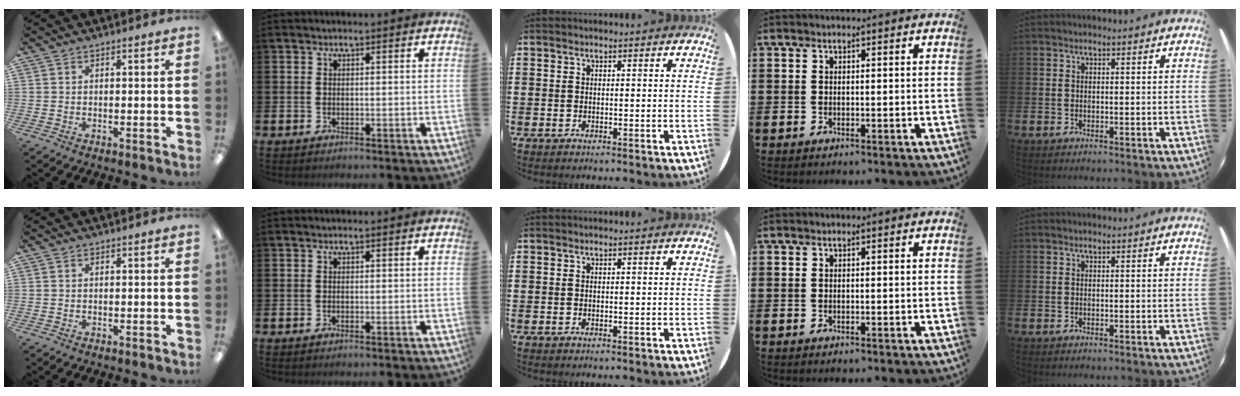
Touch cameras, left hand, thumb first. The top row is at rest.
{}